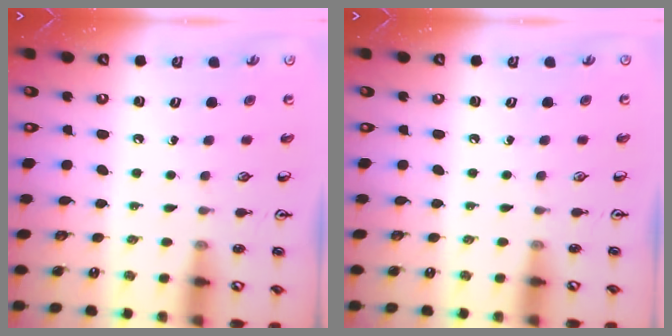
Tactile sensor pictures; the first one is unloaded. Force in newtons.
{"total": 0.0}